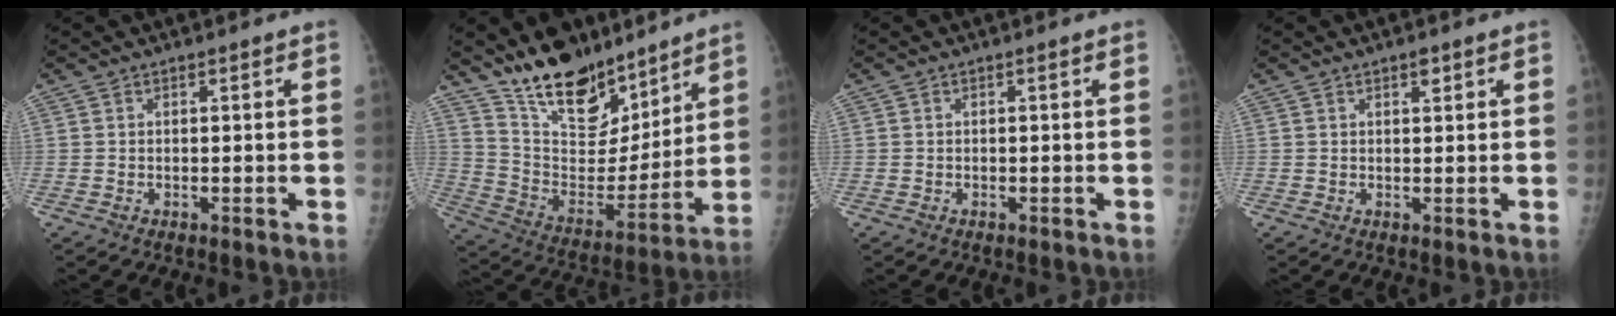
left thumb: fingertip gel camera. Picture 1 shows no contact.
{"total": 19.5, "force": [15.3, 8.3, 8.7], "torque": [-0.098, -0.100, 0.267]}
{"total": 0.0}
{"total": 1.6, "force": [1.0, 0.7, 1.0], "torque": [-0.007, -0.004, 0.013]}